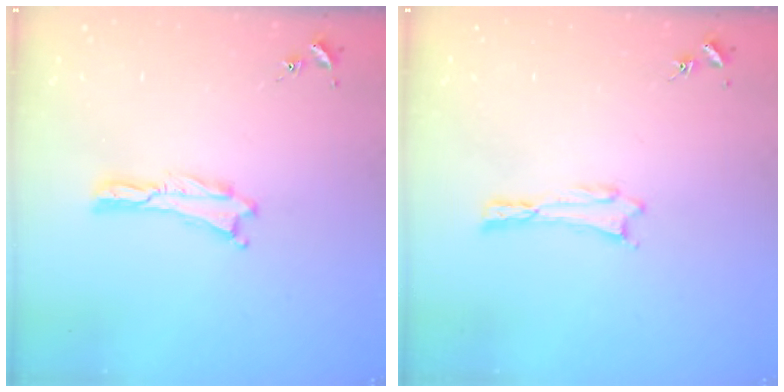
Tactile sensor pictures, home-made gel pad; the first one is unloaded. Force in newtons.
{"total": 0.0}